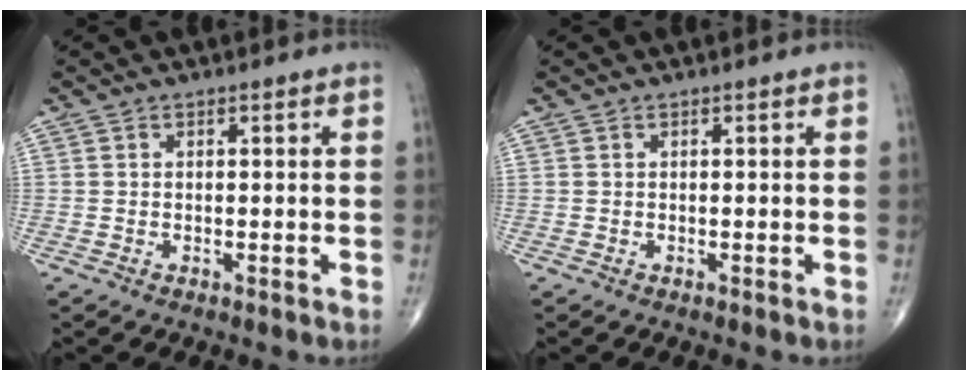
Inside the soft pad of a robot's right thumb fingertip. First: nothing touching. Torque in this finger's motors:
{"motor_torque": [0.00, 0.00, 0.00, 0.00, 0.00]}